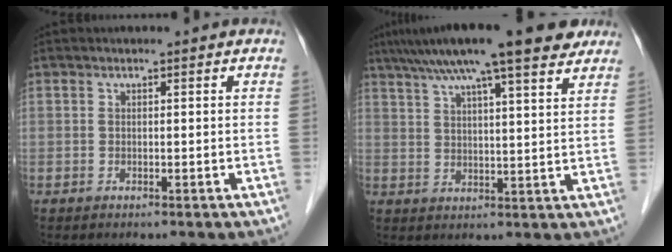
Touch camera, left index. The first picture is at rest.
{"total": 17.2, "force": [13.2, 1.7, 11.0], "torque": [-0.181, 0.034, 0.187]}